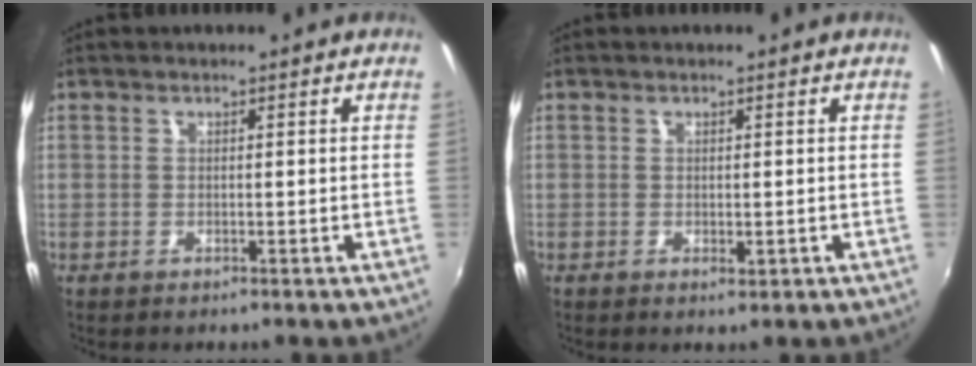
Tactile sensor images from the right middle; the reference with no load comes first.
{"total": 0.8, "force": [-0.1, 0.5, 0.6], "torque": [-0.010, -0.004, -0.001]}